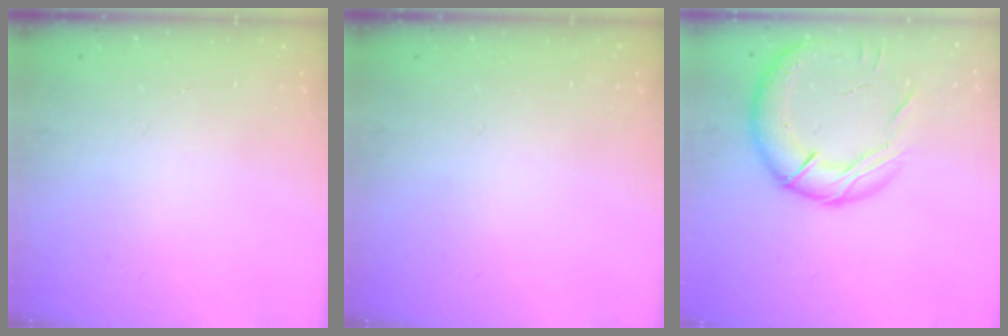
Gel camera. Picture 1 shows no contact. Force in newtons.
{"total": 0.0}
{"total": 17.8, "press": 17.6, "slide": 2.9}